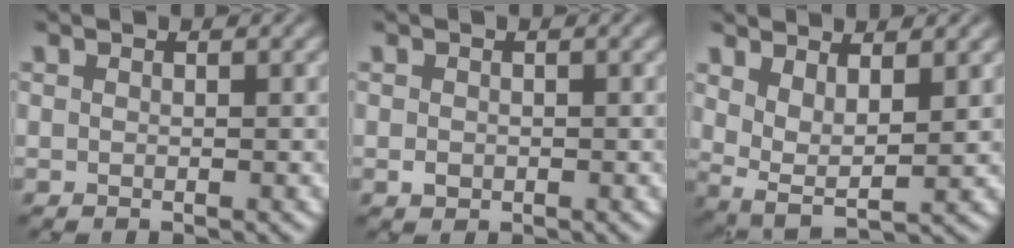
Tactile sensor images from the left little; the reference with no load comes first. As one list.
[{"total": 0.7, "force": [-0.2, 0.6, 0.3], "torque": [-0.005, -0.001, -0.004]}, {"total": 3.5, "force": [1.5, 1.3, 2.8], "torque": [-0.062, -0.009, 0.030]}]